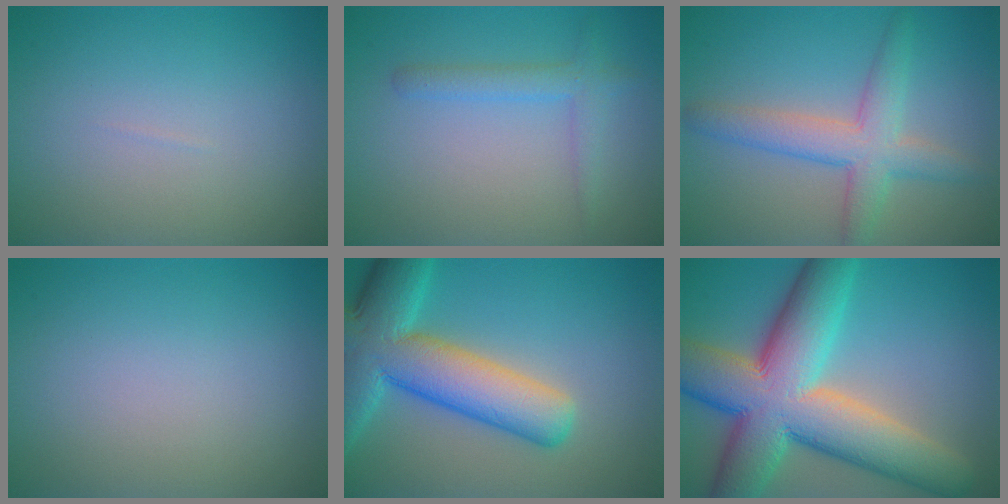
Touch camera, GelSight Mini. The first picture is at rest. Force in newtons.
{"total": 2.1, "press": 2.1, "slide": 0.2}
{"total": 4.7, "press": 4.7, "slide": 0.2}
{"total": 0.0}
{"total": 10.5, "press": 10.5, "slide": 0.8}
{"total": 14.2, "press": 14.1, "slide": 0.8}